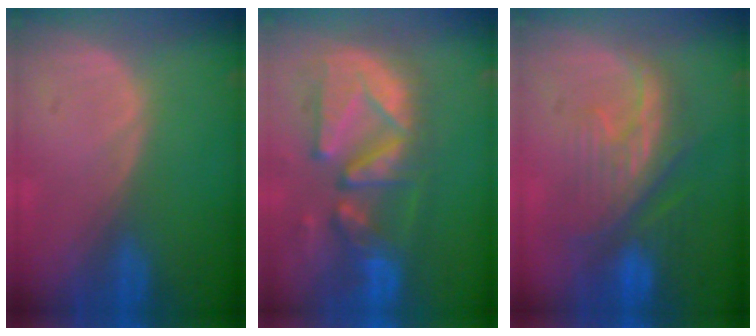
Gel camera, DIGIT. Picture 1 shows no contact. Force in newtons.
{"total": 12.7, "press": 11.2, "slide": 6.1}
{"total": 9.7, "press": 8.9, "slide": 3.8}